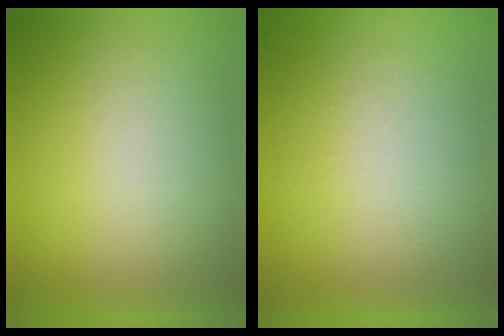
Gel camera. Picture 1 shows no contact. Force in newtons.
{"total": 7.1}